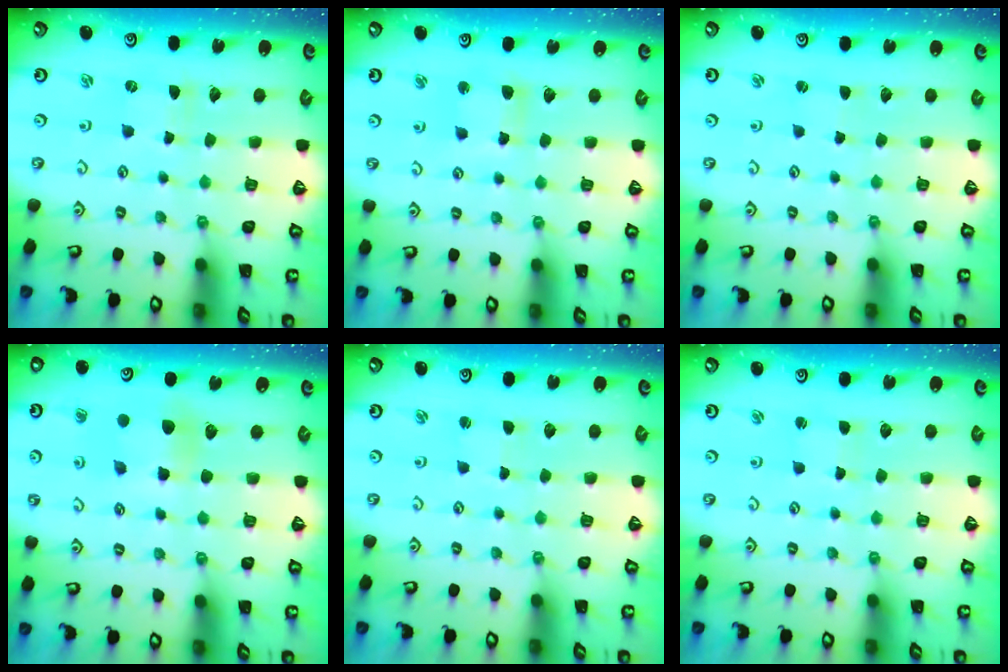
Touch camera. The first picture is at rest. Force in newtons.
{"total": 5.2, "press": 5.1, "slide": 0.7}
{"total": 0.9, "press": 0.9, "slide": 0.2}
{"total": 6.1, "press": 6.1, "slide": 0.6}
{"total": 0.9, "press": 0.9, "slide": 0.1}
{"total": 1.1, "press": 1.1, "slide": 0.1}